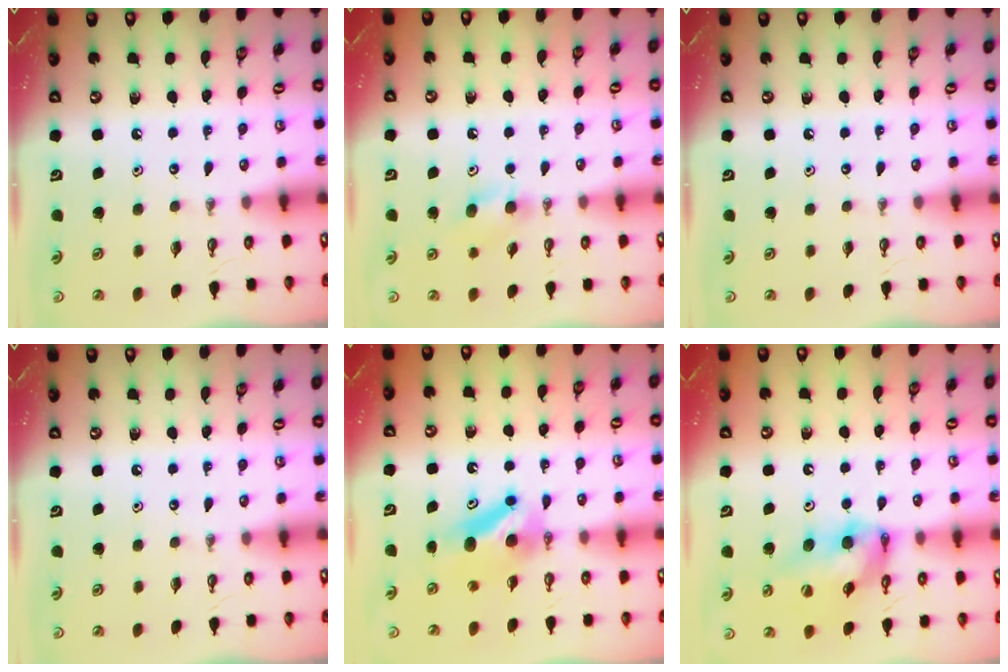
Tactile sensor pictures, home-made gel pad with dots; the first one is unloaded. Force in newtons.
{"total": 7.2, "press": 7.2, "slide": 1.1}
{"total": 0.0}
{"total": 0.0}
{"total": 7.2, "press": 7.0, "slide": 1.6}
{"total": 13.9, "press": 13.5, "slide": 3.6}